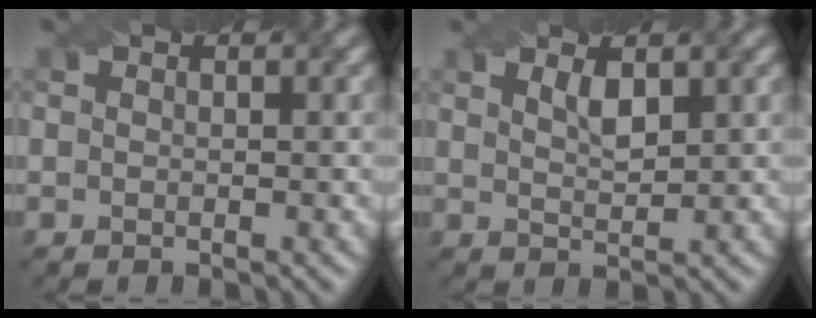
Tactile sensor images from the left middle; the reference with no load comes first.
{"total": 1.9, "force": [1.2, 0.6, 1.4], "torque": [-0.025, -0.001, 0.024]}